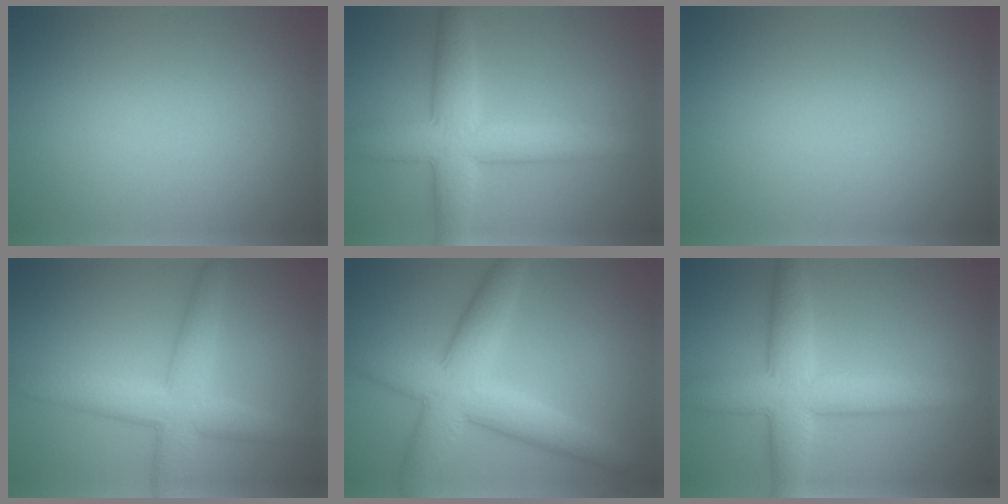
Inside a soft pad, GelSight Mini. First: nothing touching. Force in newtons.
{"total": 7.1, "press": 7.1, "slide": 0.1}
{"total": 0.0}
{"total": 5.3, "press": 5.3, "slide": 0.1}
{"total": 7.5, "press": 7.5, "slide": 0.6}
{"total": 7.1, "press": 7.1, "slide": 0.1}